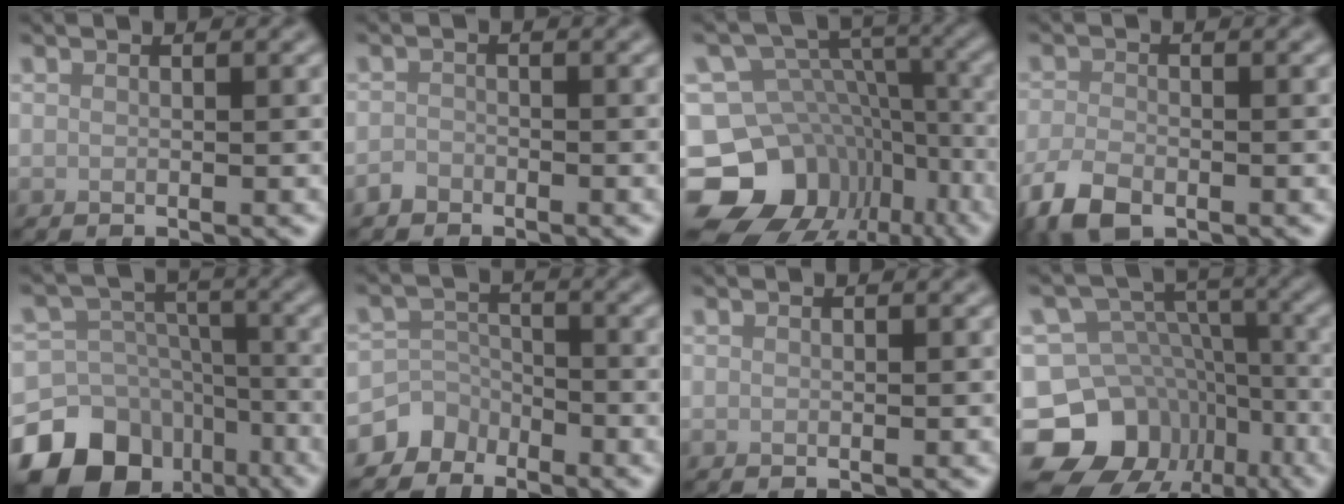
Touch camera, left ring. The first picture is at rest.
{"total": 1.1, "force": [-0.9, 0.7, 0.0], "torque": [0.004, 0.002, -0.020]}
{"total": 14.9, "force": [-8.1, 11.3, 5.2], "torque": [-0.121, -0.003, -0.107]}
{"total": 4.3, "force": [-2.8, 2.2, 2.5], "torque": [-0.054, -0.007, -0.062]}
{"total": 17.8, "force": [-11.3, 12.8, 5.0], "torque": [-0.097, -0.065, -0.182]}
{"total": 4.3, "force": [-3.4, 2.5, 0.1], "torque": [0.023, 0.007, -0.063]}
{"total": 0.0}
{"total": 13.1, "force": [-7.6, 9.8, 4.2], "torque": [-0.082, 0.007, -0.112]}